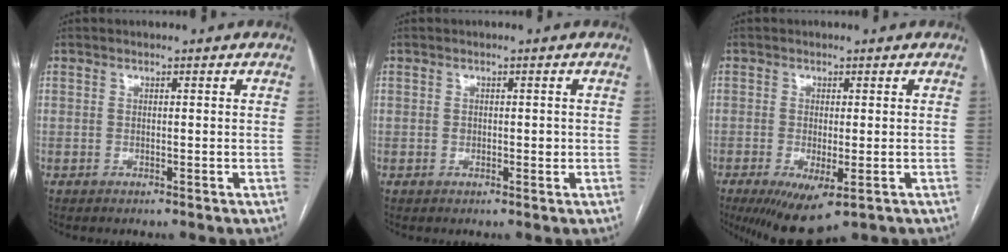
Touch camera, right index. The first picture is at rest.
{"total": 1.3, "force": [-0.1, 0.9, 0.9], "torque": [-0.013, 0.001, -0.001]}
{"total": 8.1, "force": [-4.3, 2.4, 6.4], "torque": [-0.102, -0.023, -0.063]}